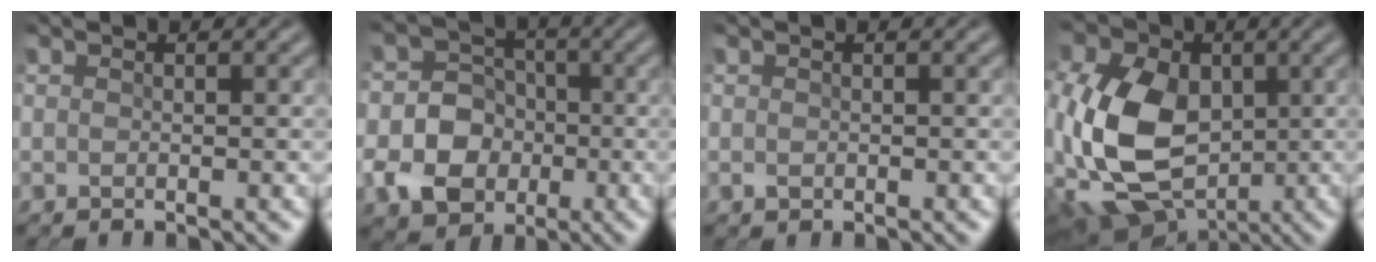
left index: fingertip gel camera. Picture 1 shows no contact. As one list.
[{"total": 7.6, "force": [-1.7, 6.6, 3.3], "torque": [-0.057, -0.005, -0.056]}, {"total": 0.6, "force": [-0.1, 0.4, 0.3], "torque": [-0.007, 0.000, -0.004]}, {"total": 13.4, "force": [-0.9, 9.7, 9.2], "torque": [-0.220, -0.012, -0.013]}]